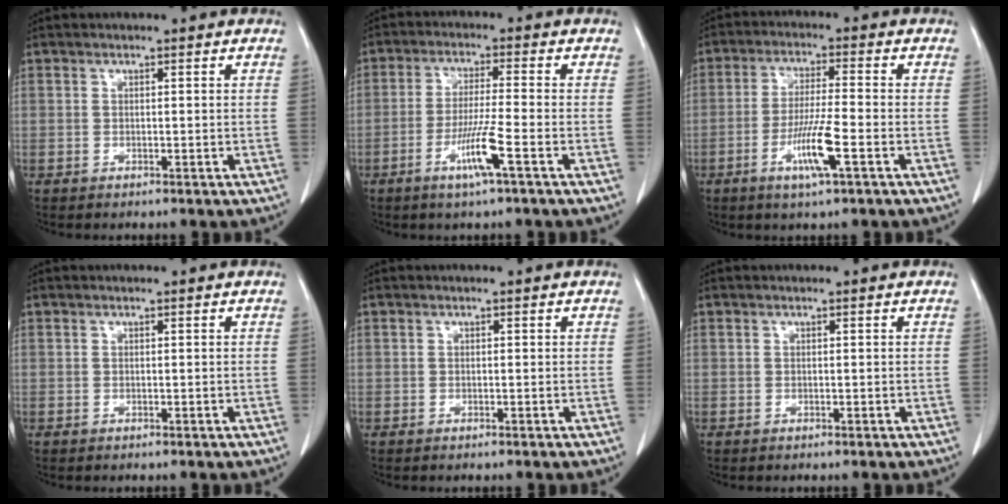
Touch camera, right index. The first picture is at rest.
{"total": 6.7, "force": [-3.0, -0.7, 6.0], "torque": [-0.115, -0.013, -0.060]}
{"total": 7.7, "force": [-3.1, 0.0, 7.0], "torque": [-0.135, -0.012, -0.059]}
{"total": 0.0}
{"total": 0.0}
{"total": 0.0}